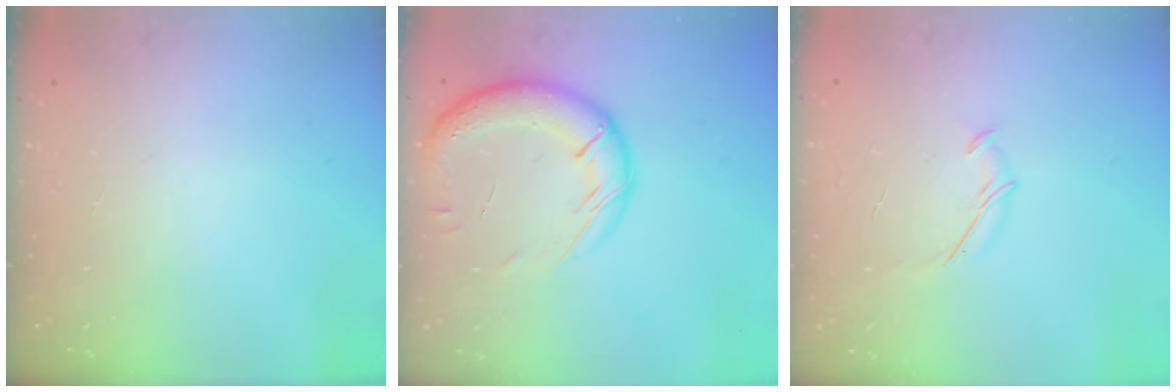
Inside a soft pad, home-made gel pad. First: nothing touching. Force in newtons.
{"total": 19.3, "press": 18.8, "slide": 4.3}
{"total": 5.4, "press": 5.4, "slide": 1.0}